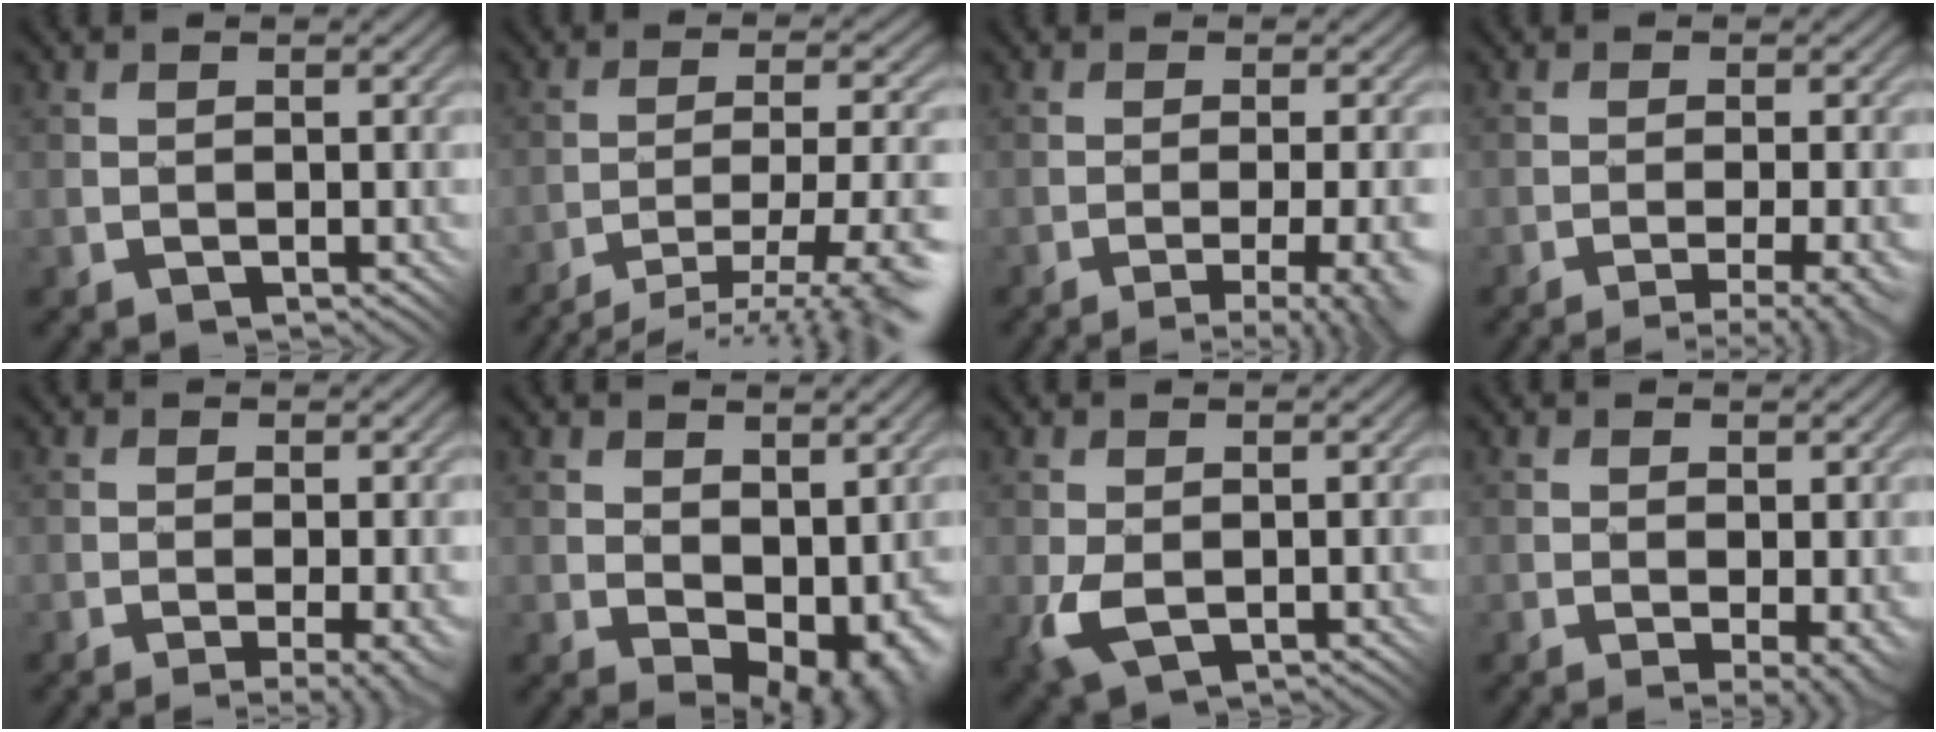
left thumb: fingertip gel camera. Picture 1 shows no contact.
{"total": 12.7, "force": [-10.4, 1.3, 7.1], "torque": [-0.111, 0.008, -0.146]}
{"total": 8.6, "force": [-5.6, 1.5, 6.4], "torque": [-0.078, 0.001, -0.056]}
{"total": 6.8, "force": [-5.4, 0.8, 3.9], "torque": [-0.052, 0.008, -0.064]}
{"total": 4.9, "force": [-3.3, 1.2, 3.4], "torque": [-0.040, 0.002, -0.036]}
{"total": 5.7, "force": [0.5, 3.5, 4.4], "torque": [-0.075, -0.018, 0.018]}
{"total": 4.2, "force": [-1.0, 2.5, 3.3], "torque": [-0.077, -0.015, -0.015]}
{"total": 3.7, "force": [-1.9, 1.7, 2.7], "torque": [-0.029, 0.002, -0.018]}